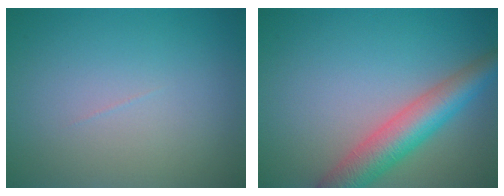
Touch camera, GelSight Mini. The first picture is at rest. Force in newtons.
{"total": 5.7, "press": 5.7, "slide": 0.2}